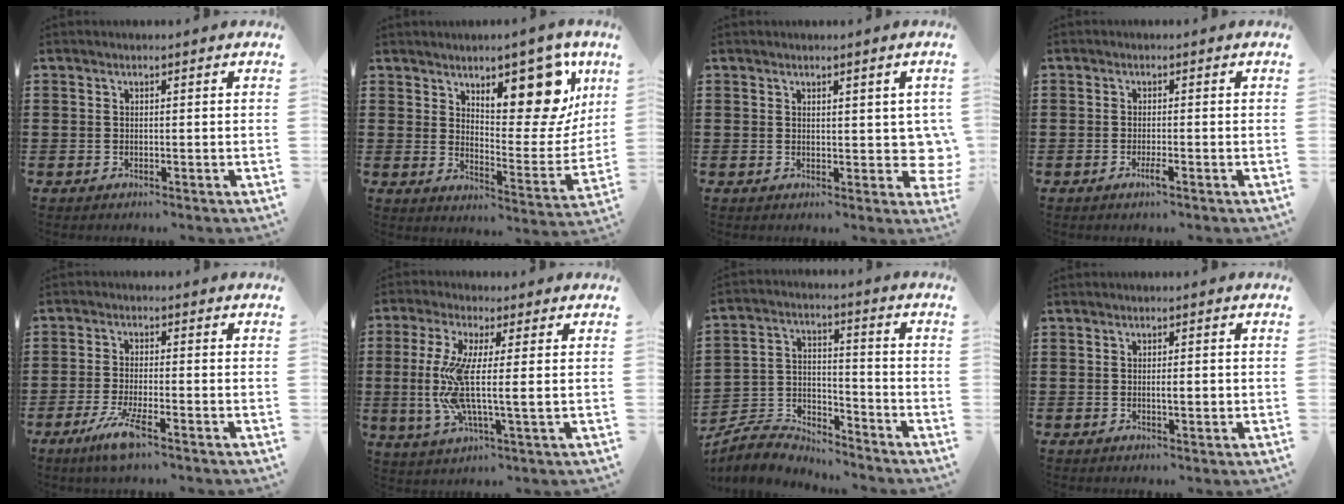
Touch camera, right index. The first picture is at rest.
{"total": 13.9, "force": [8.4, 5.7, 9.4], "torque": [-0.137, -0.044, 0.143]}
{"total": 3.8, "force": [1.3, 2.3, 2.7], "torque": [-0.024, -0.004, 0.019]}
{"total": 2.0, "force": [-1.0, 0.1, 1.7], "torque": [-0.036, -0.006, -0.021]}
{"total": 5.4, "force": [-3.0, 0.5, 4.4], "torque": [-0.105, -0.021, -0.057]}
{"total": 9.0, "force": [0.0, 1.3, 8.9], "torque": [-0.197, -0.022, -0.006]}
{"total": 5.2, "force": [-5.0, 1.4, 0.4], "torque": [-0.031, 0.000, -0.106]}
{"total": 2.1, "force": [-0.2, 0.5, 2.0], "torque": [-0.036, -0.001, -0.003]}